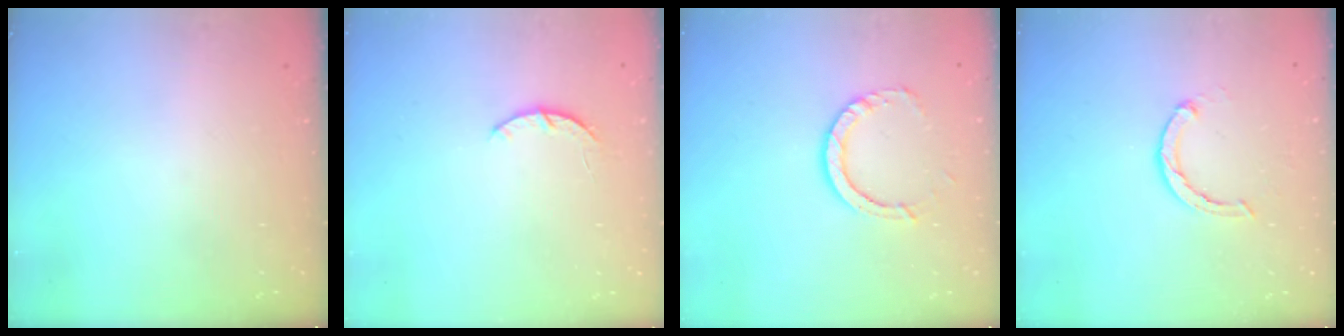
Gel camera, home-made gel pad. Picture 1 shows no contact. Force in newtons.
{"total": 2.9, "press": 2.8, "slide": 0.5}
{"total": 8.6, "press": 8.5, "slide": 1.3}
{"total": 2.3, "press": 2.3, "slide": 0.3}